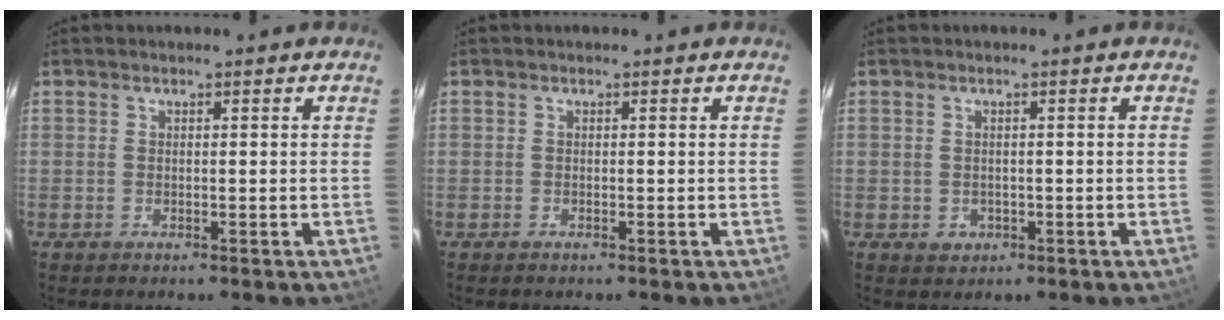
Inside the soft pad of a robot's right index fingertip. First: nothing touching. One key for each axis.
{"total": 0.0}
{"total": 2.2, "fx": -0.5, "fy": 2.1, "fz": 0.6, "tx": -0.010, "ty": 0.000, "tz": 0.000}